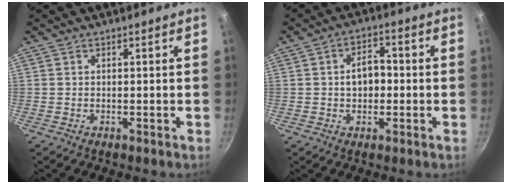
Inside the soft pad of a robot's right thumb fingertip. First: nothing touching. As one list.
[{"total": 6.0, "force": [-0.2, 4.2, 4.3], "torque": [-0.042, 0.016, -0.007]}]